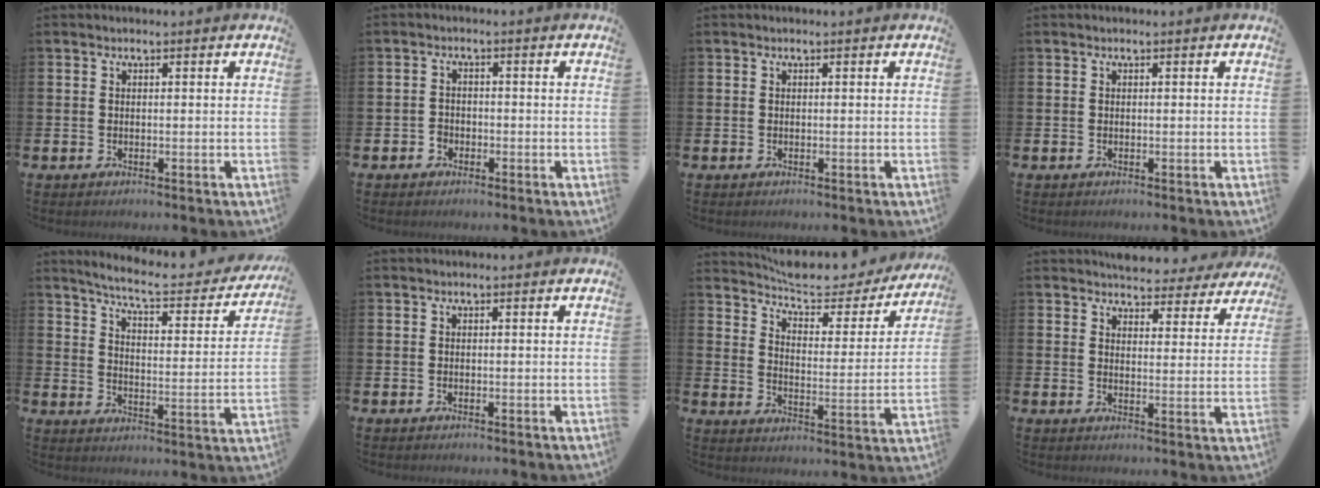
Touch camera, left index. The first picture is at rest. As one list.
[{"total": 1.6, "force": [-0.9, 1.3, 0.2], "torque": [-0.014, 0.006, -0.020]}, {"total": 0.0}, {"total": 0.0}, {"total": 6.7, "force": [6.1, 0.7, 2.7], "torque": [-0.076, -0.045, 0.097]}, {"total": 0.0}, {"total": 6.7, "force": [6.2, 1.7, 2.1], "torque": [-0.069, -0.045, 0.100]}, {"total": 4.6, "force": [4.4, 1.2, 0.2], "torque": [-0.013, -0.030, 0.078]}]